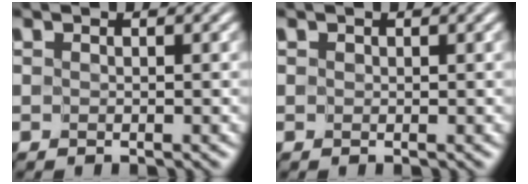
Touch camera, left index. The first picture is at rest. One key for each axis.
{"total": 0.0}